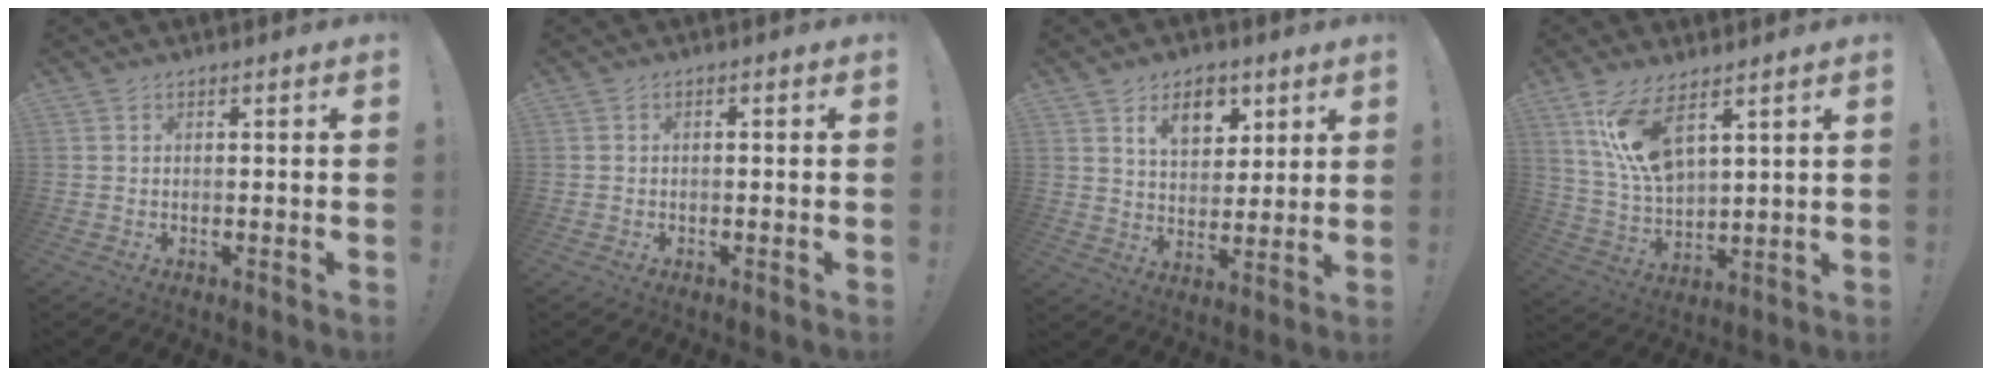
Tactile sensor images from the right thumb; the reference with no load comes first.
{"total": 1.2, "force": [-1.1, 0.1, 0.5], "torque": [-0.006, 0.003, -0.019]}
{"total": 11.2, "force": [6.2, 7.5, 5.5], "torque": [-0.071, -0.029, 0.115]}
{"total": 12.6, "force": [7.6, 5.1, 8.6], "torque": [-0.168, -0.038, 0.139]}